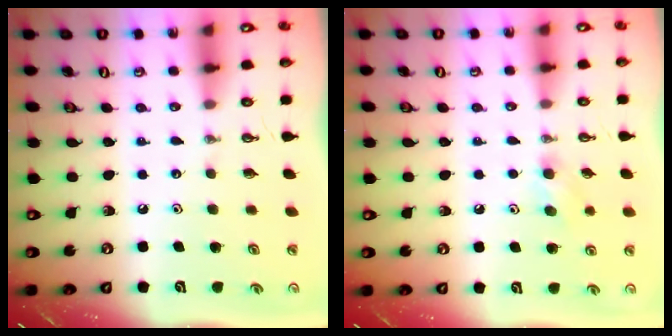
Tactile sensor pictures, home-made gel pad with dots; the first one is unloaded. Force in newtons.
{"total": 6.8, "press": 6.4, "slide": 2.5}